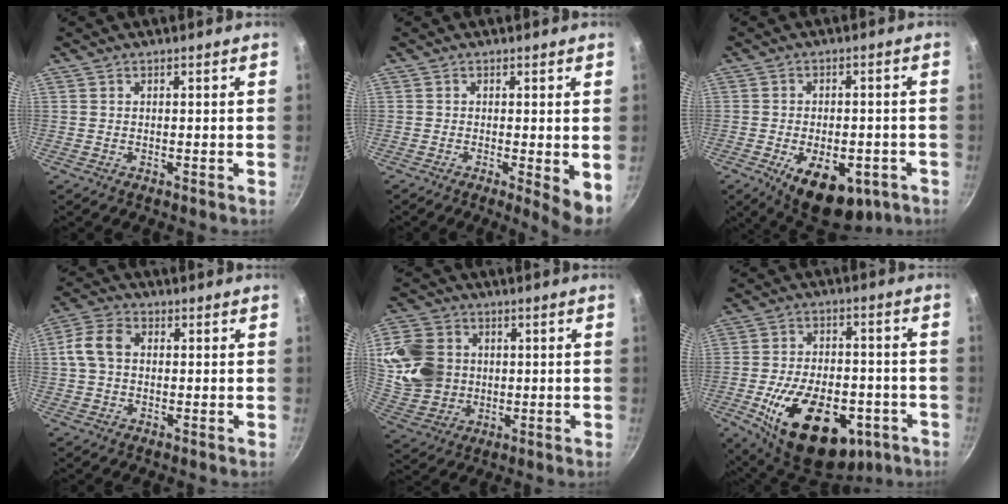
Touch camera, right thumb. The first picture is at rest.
{"total": 5.0, "force": [-0.8, 1.1, 4.8], "torque": [-0.061, -0.010, -0.009]}
{"total": 13.7, "force": [-5.7, 7.5, 10.0], "torque": [-0.113, 0.009, -0.066]}
{"total": 7.3, "force": [0.6, 5.4, 4.9], "torque": [-0.092, 0.020, -0.001]}
{"total": 14.5, "force": [2.1, 12.2, 7.5], "torque": [-0.132, -0.005, 0.049]}
{"total": 23.5, "force": [-8.5, 13.9, 17.0], "torque": [-0.252, 0.027, -0.115]}